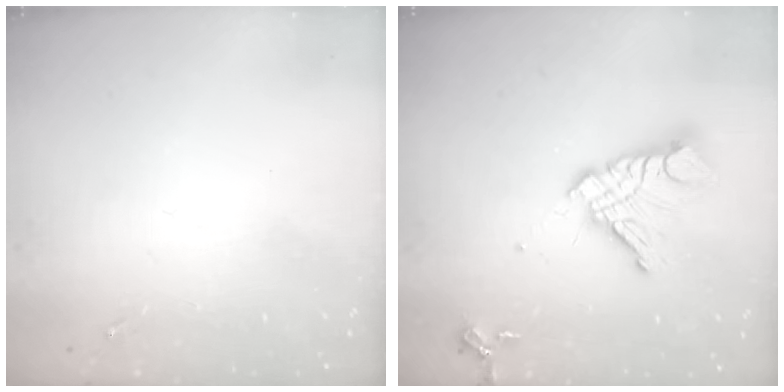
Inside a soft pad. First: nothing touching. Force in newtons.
{"total": 15.7, "press": 15.6, "slide": 1.8}